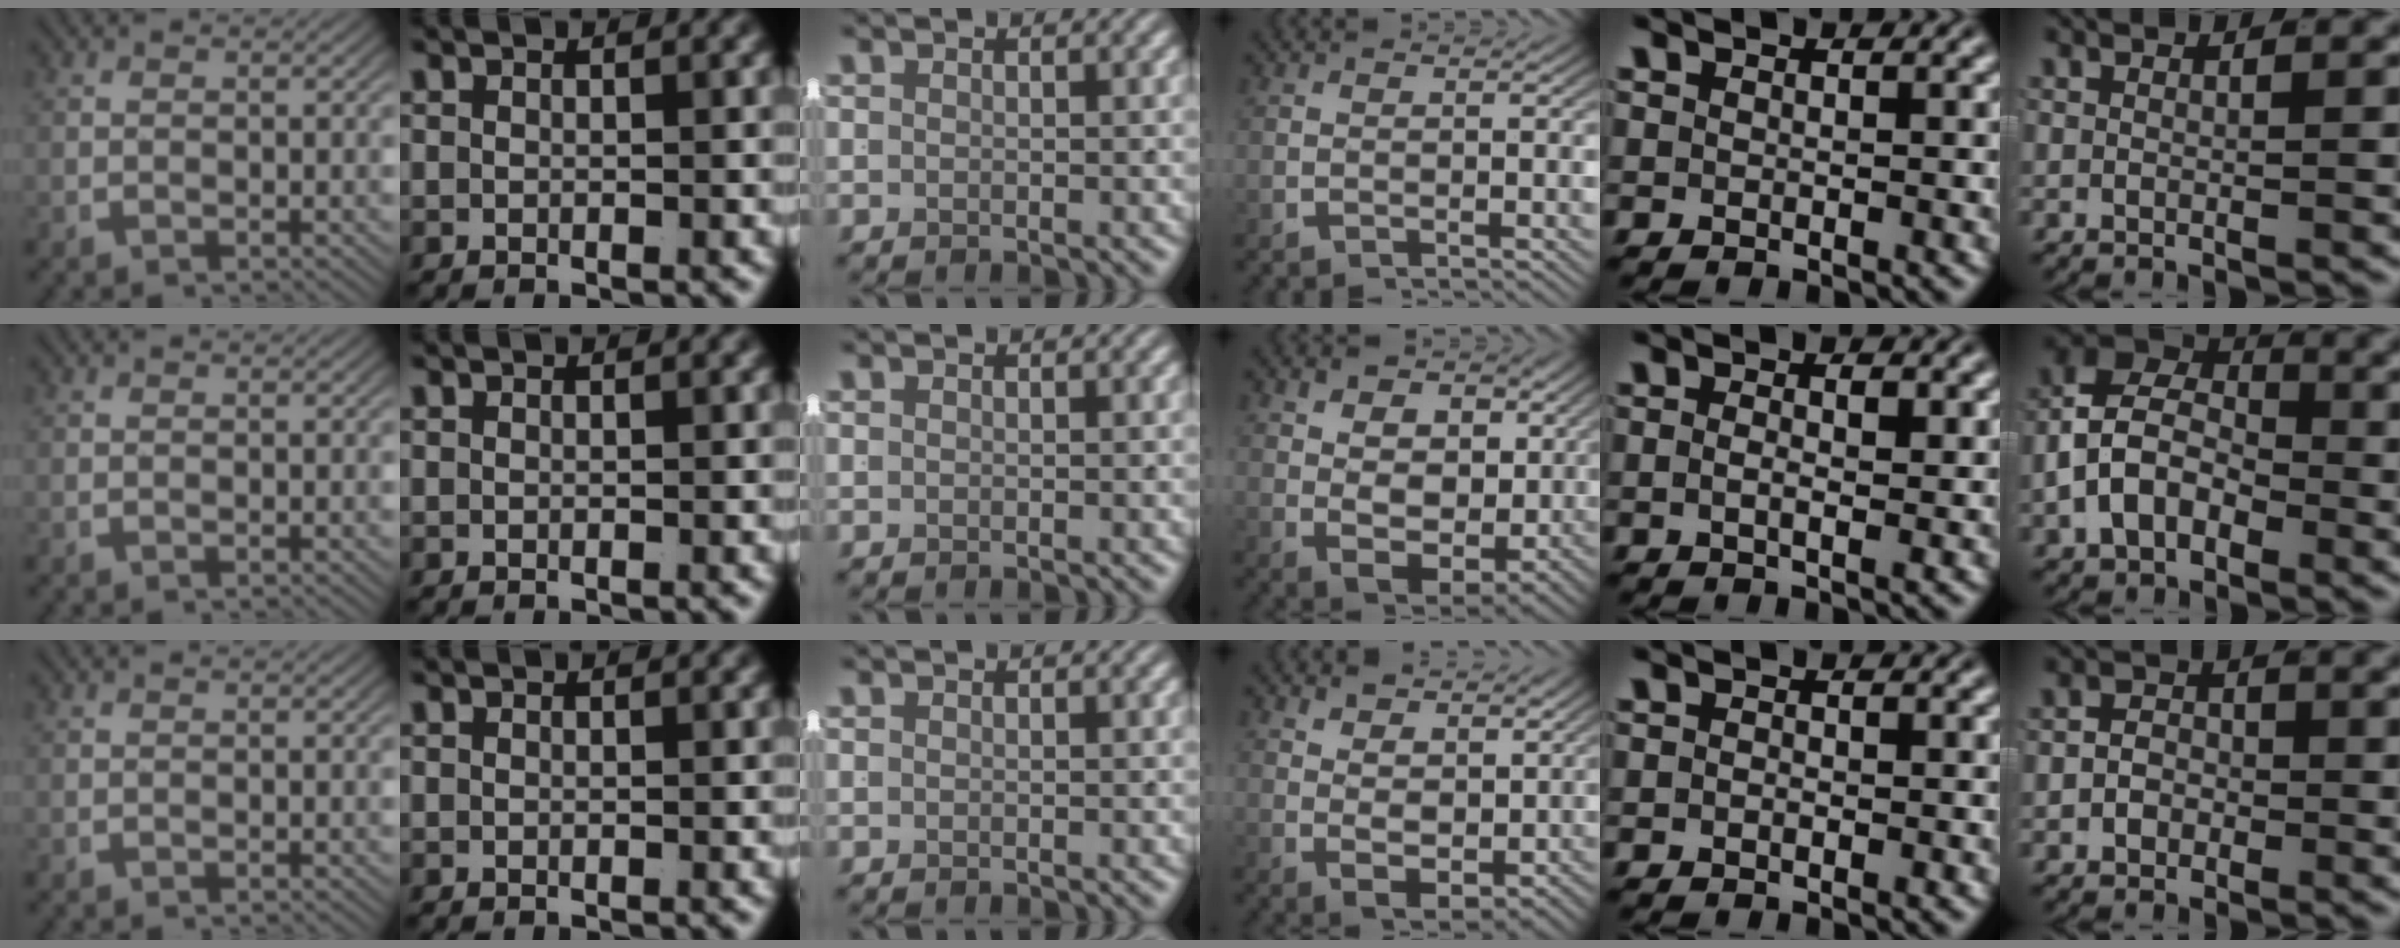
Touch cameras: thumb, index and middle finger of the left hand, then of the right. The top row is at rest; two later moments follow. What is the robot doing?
{"motion": "lift_and_place", "object": "shorts"}